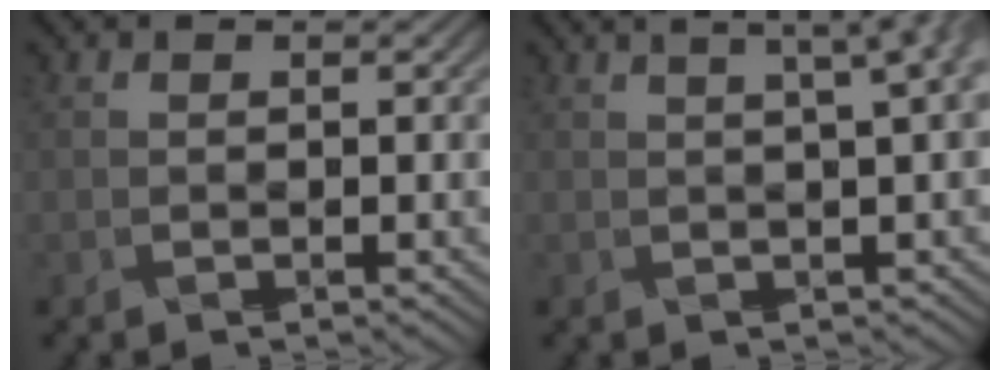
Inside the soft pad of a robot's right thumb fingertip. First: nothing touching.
{"total": 6.0, "force": [2.2, 0.8, 5.5], "torque": [-0.071, 0.018, 0.029]}